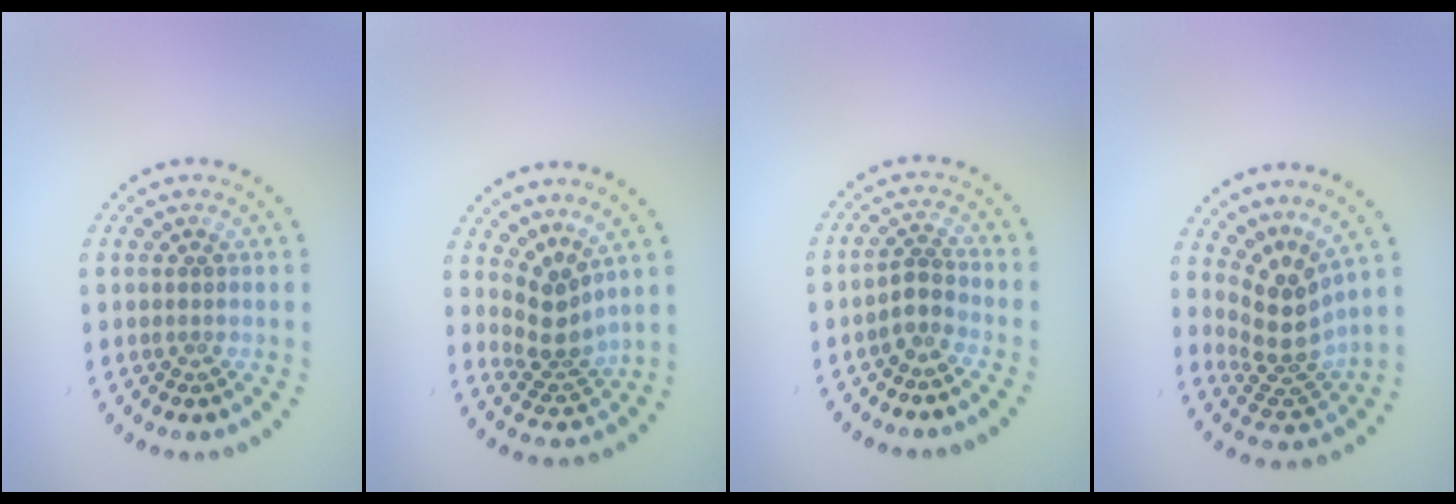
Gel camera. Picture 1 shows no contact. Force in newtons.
{"total": 3.0, "press": 2.0, "slide": 2.2}
{"total": 1.8, "press": 1.3, "slide": 1.3}
{"total": 3.9, "press": 2.7, "slide": 2.8}